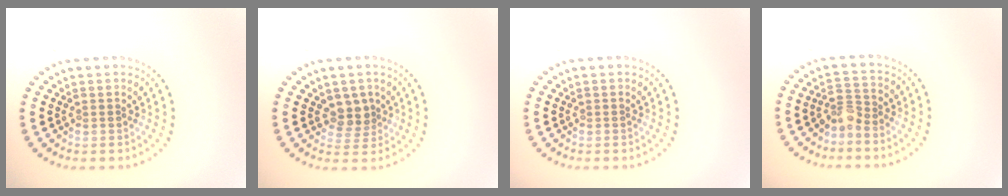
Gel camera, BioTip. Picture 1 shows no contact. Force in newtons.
{"total": 2.1, "press": 1.7, "slide": 1.3}
{"total": 0.0}
{"total": 2.0, "press": 1.4, "slide": 1.4}